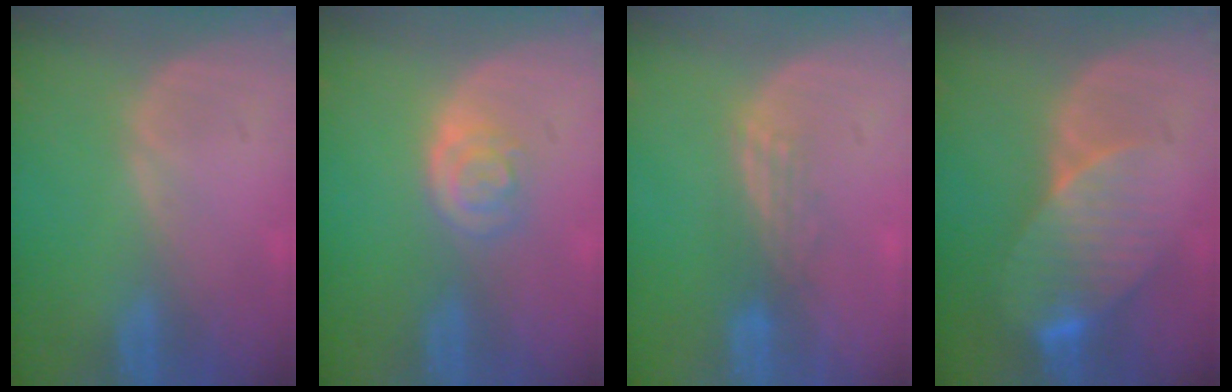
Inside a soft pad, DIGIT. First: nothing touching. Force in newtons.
{"total": 3.2, "press": 3.2, "slide": 0.2}
{"total": 2.9, "press": 2.4, "slide": 1.6}
{"total": 8.4, "press": 7.4, "slide": 3.9}